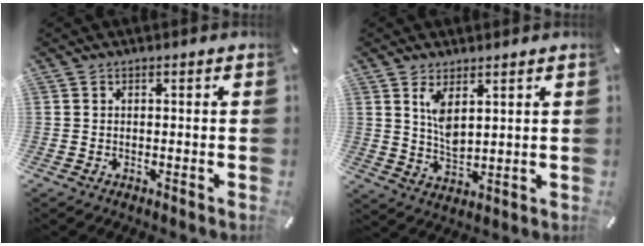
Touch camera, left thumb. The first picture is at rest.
{"total": 6.2, "force": [3.3, 2.9, 4.4], "torque": [-0.080, -0.019, 0.058]}